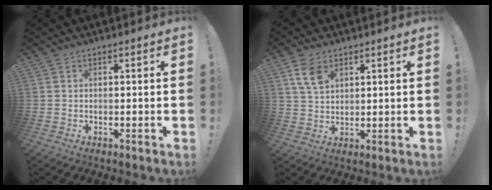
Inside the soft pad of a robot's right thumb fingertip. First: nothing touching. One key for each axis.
{"total": 7.2, "fx": 3.7, "fy": 4.4, "fz": 4.2, "tx": -0.075, "ty": -0.010, "tz": 0.073}